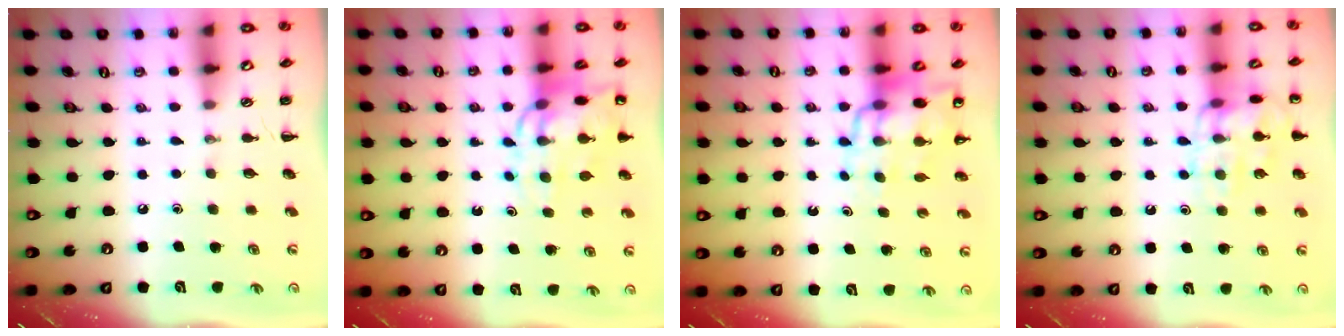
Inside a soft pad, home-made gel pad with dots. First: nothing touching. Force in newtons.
{"total": 11.4, "press": 11.0, "slide": 3.1}
{"total": 12.3, "press": 11.8, "slide": 3.5}
{"total": 13.0, "press": 13.0, "slide": 0.7}